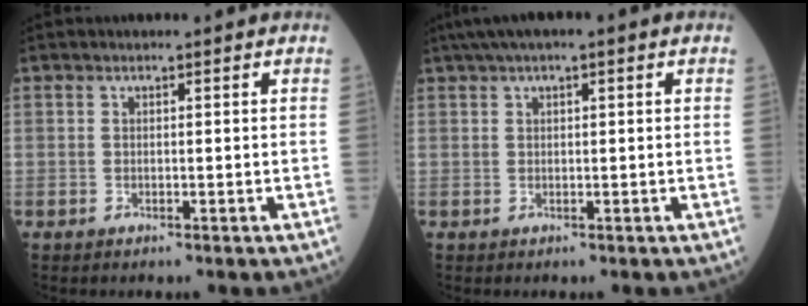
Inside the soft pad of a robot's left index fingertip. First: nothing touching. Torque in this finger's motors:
{"motor_torque": [1.07, -1.07, 0.34, 0.18]}